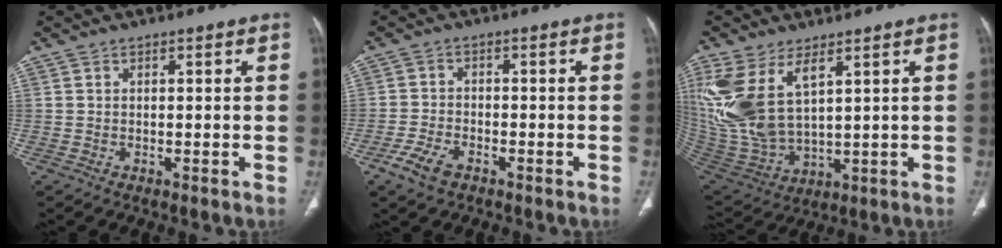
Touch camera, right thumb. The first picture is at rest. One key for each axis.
{"total": 5.3, "fx": -3.2, "fy": 2.7, "fz": 3.2, "tx": -0.072, "ty": 0.010, "tz": -0.060}
{"total": 16.5, "fx": 6.4, "fy": 8.2, "fz": 12.8, "tx": -0.282, "ty": -0.021, "tz": 0.149}